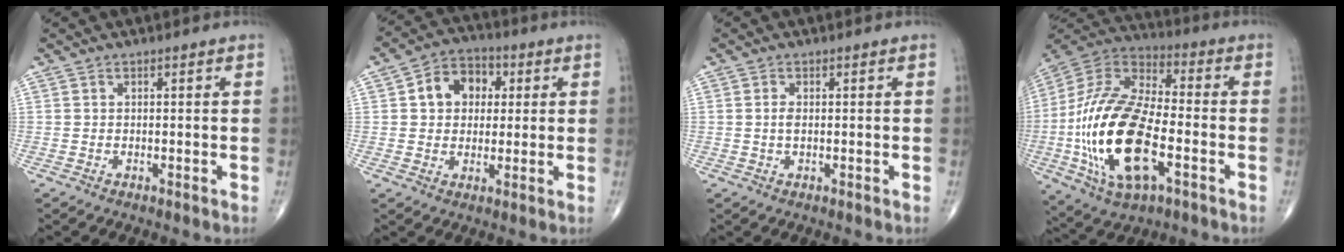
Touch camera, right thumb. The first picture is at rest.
{"total": 9.1, "force": [2.0, 7.1, 5.3], "torque": [-0.050, 0.011, 0.024]}
{"total": 1.5, "force": [0.0, 0.7, 1.3], "torque": [-0.027, 0.000, 0.001]}
{"total": 25.2, "force": [-5.9, 11.8, 21.5], "torque": [-0.445, 0.016, -0.103]}